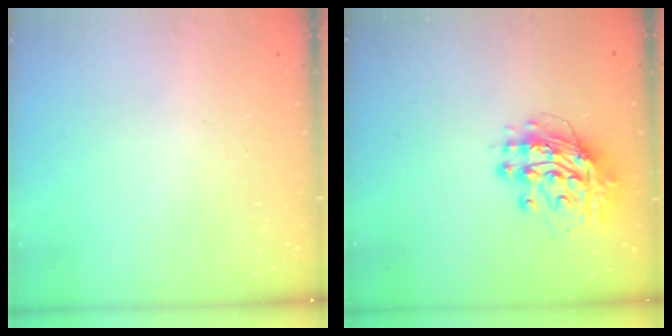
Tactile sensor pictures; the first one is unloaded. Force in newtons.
{"total": 13.2, "press": 13.1, "slide": 1.2}